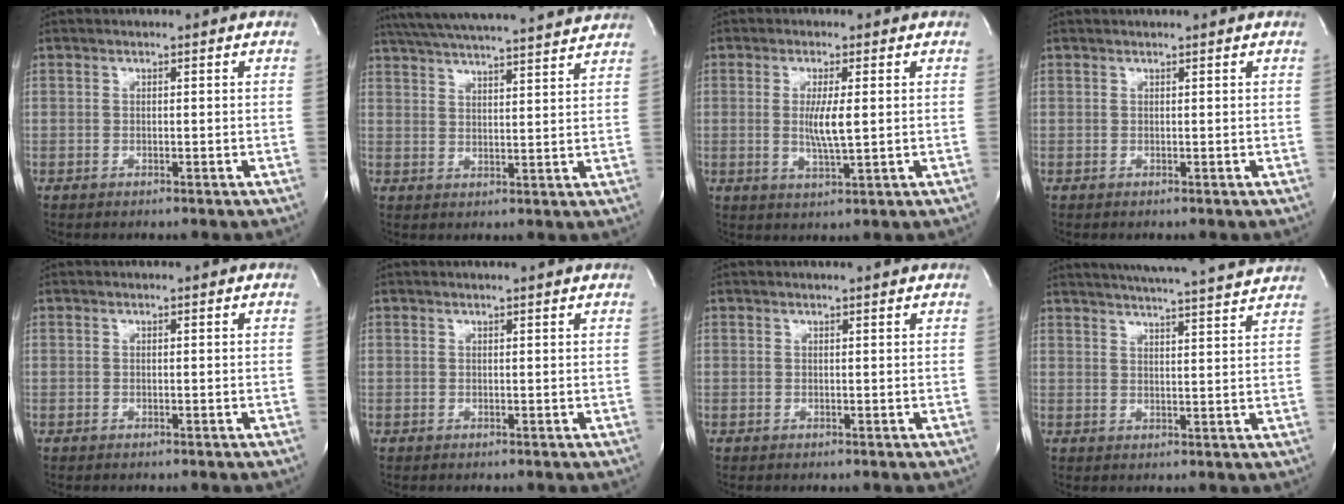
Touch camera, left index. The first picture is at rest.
{"total": 21.2, "force": [19.6, 0.8, 8.2], "torque": [-0.144, 0.017, 0.270]}
{"total": 4.7, "force": [0.3, 0.3, 4.6], "torque": [-0.093, -0.010, 0.008]}
{"total": 2.3, "force": [2.2, -0.1, 0.7], "torque": [-0.010, 0.014, 0.028]}
{"total": 0.0}
{"total": 2.7, "force": [2.6, -0.3, 0.8], "torque": [-0.013, 0.005, 0.028]}
{"total": 2.4, "force": [2.3, -0.3, 0.7], "torque": [-0.012, 0.004, 0.026]}
{"total": 16.7, "force": [15.6, -0.5, 5.8], "torque": [-0.102, -0.012, 0.202]}